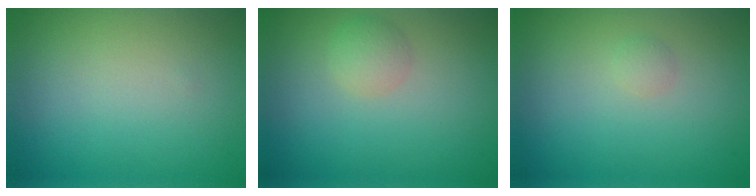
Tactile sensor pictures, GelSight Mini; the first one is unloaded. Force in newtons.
{"total": 1.7, "press": 1.7, "slide": 0.1}
{"total": 0.6, "press": 0.6, "slide": 0.1}